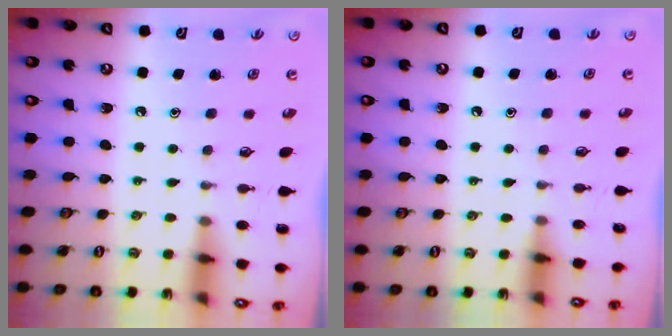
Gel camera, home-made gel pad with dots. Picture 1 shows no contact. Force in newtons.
{"total": 4.0, "press": 3.9, "slide": 0.5}